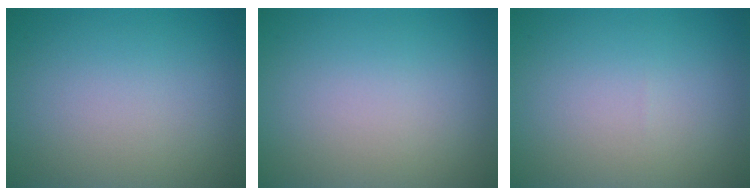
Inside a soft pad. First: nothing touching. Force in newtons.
{"total": 0.0}
{"total": 0.0}